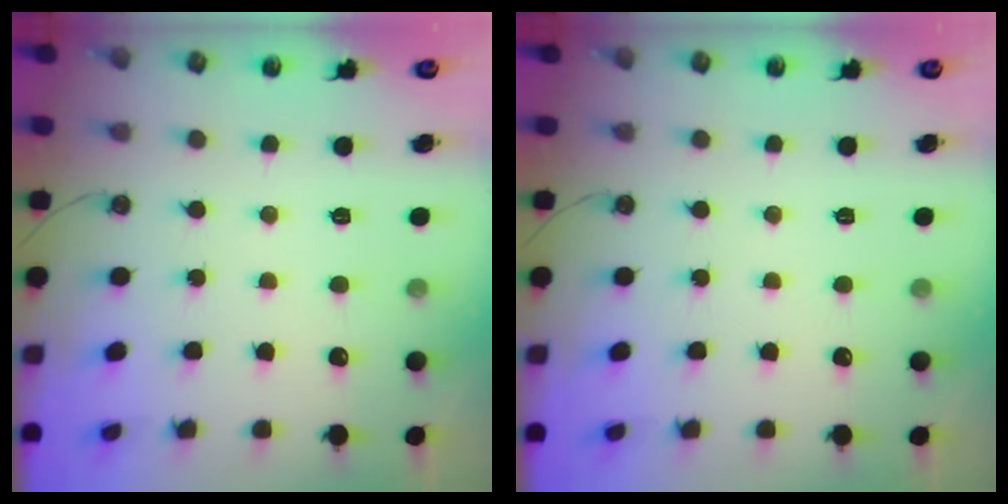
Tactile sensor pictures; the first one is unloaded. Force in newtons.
{"total": 0.0}